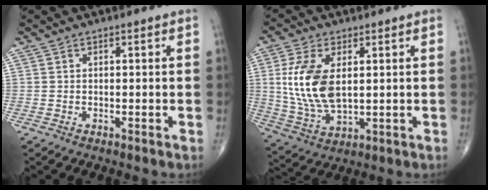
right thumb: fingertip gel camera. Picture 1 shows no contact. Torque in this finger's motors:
{"motor_torque": [0.99, 2.35, 1.44, 0.21, 0.49]}